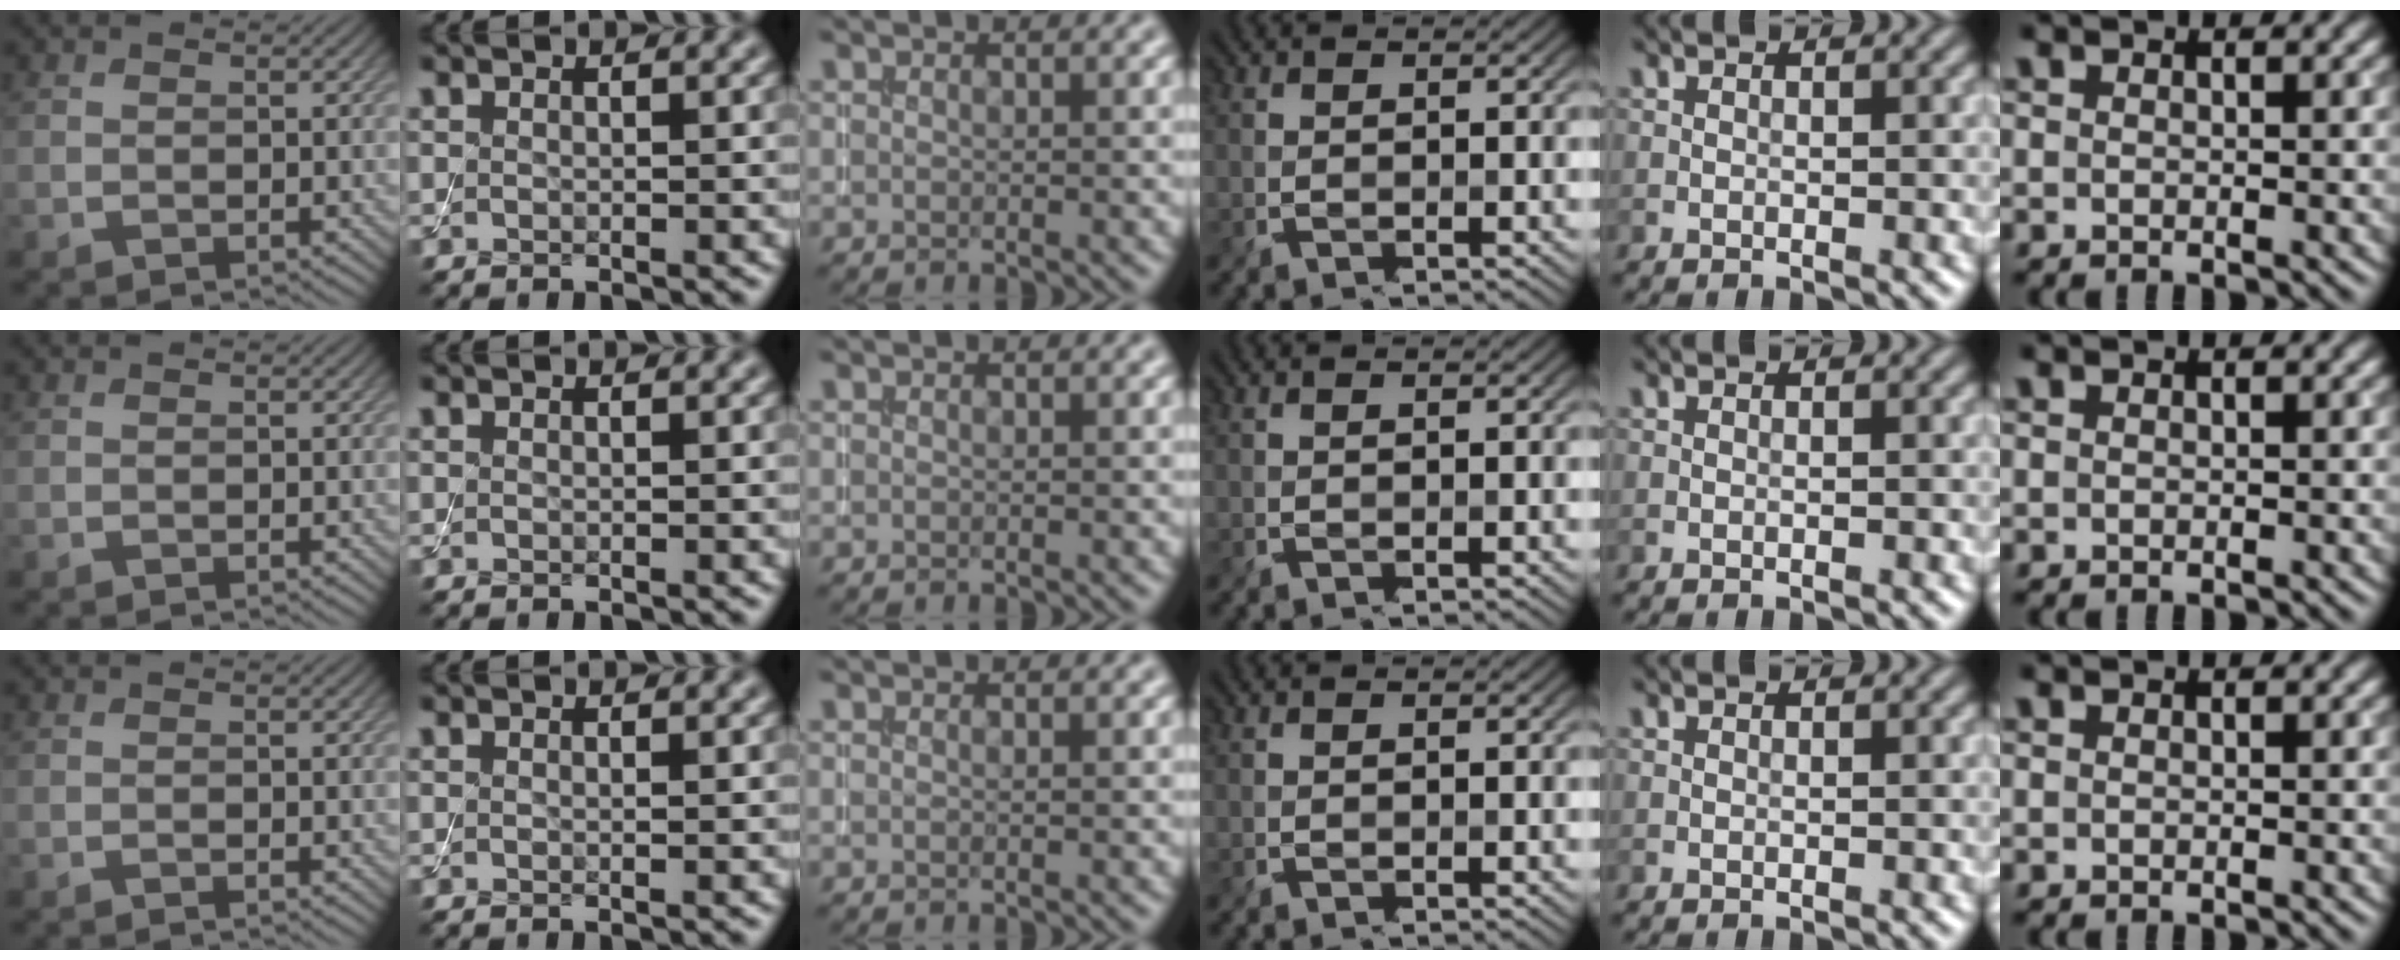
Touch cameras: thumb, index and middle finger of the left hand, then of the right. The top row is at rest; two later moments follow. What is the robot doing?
{"motion": "assemble", "object": "toy tower of hanoi"}